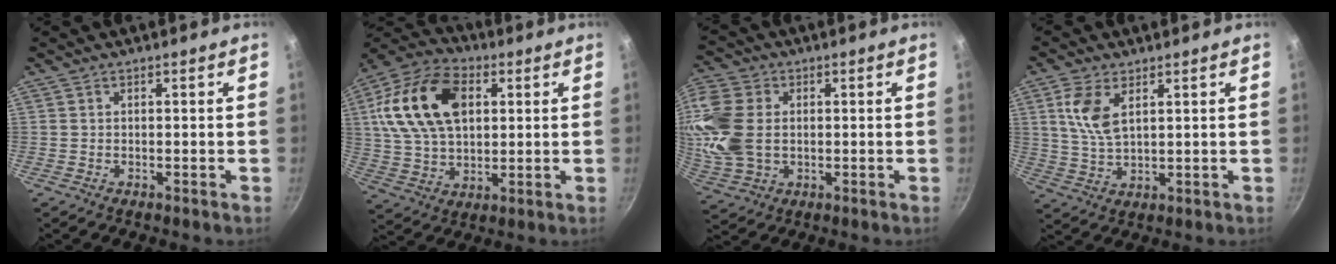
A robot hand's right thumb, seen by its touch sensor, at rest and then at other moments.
{"total": 20.2, "force": [4.8, 13.1, 14.7], "torque": [-0.257, 0.008, 0.079]}
{"total": 13.1, "force": [0.9, 9.4, 9.0], "torque": [-0.181, 0.000, 0.021]}
{"total": 7.5, "force": [2.8, 3.8, 5.8], "torque": [-0.111, -0.014, 0.059]}